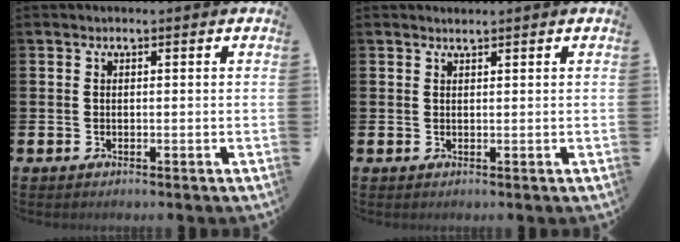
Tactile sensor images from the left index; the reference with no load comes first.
{"total": 0.8, "force": [0.8, 0.0, 0.1], "torque": [-0.001, -0.001, 0.015]}